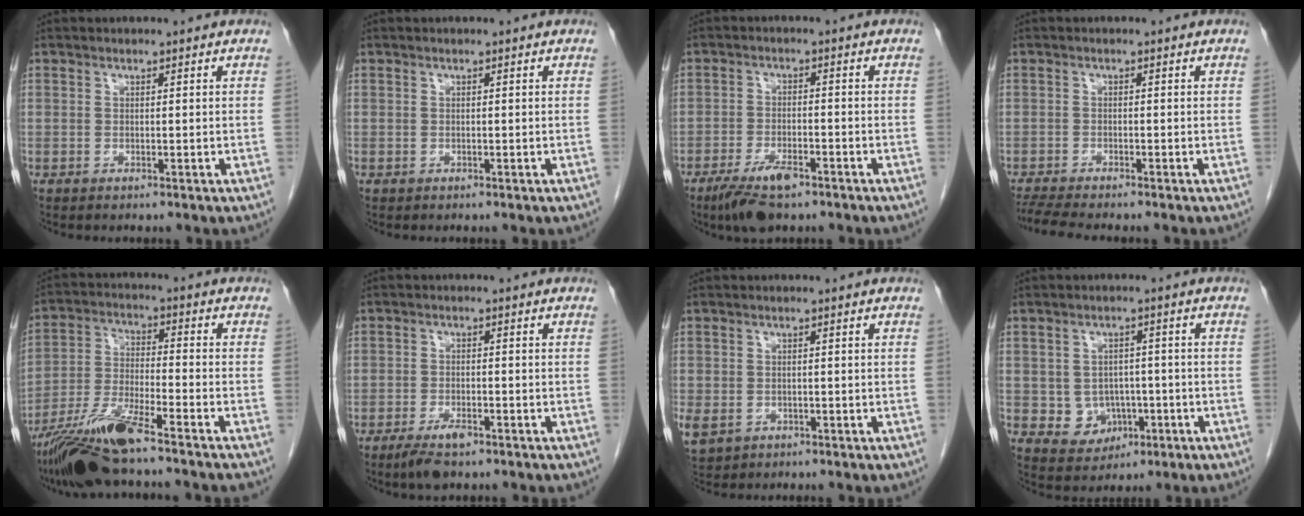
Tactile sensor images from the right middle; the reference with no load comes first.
{"total": 0.0}
{"total": 6.5, "force": [-4.5, 1.9, 4.3], "torque": [-0.088, -0.009, -0.076]}
{"total": 5.3, "force": [-4.8, -0.1, 2.3], "torque": [-0.042, -0.016, -0.081]}
{"total": 11.8, "force": [-9.1, 0.2, 7.5], "torque": [-0.154, -0.022, -0.167]}
{"total": 4.0, "force": [-2.8, 1.2, 2.7], "torque": [-0.056, -0.003, -0.046]}
{"total": 5.7, "force": [-2.3, 4.6, 2.3], "torque": [-0.068, -0.007, -0.030]}
{"total": 5.4, "force": [-1.2, 4.8, 2.2], "torque": [-0.027, 0.010, -0.002]}